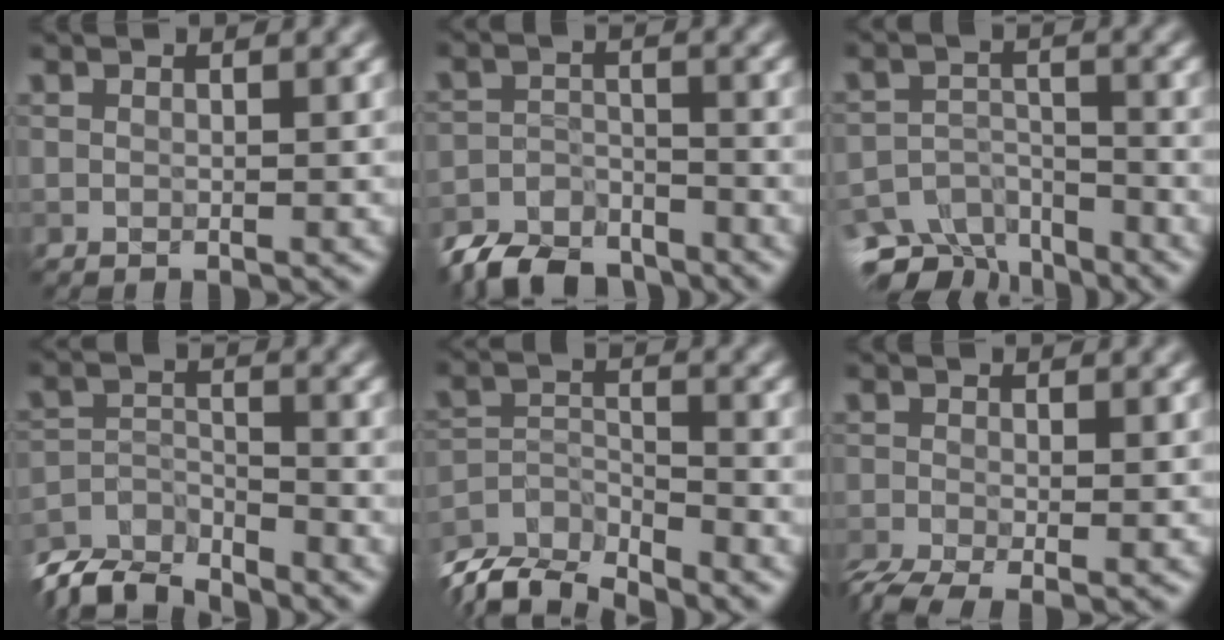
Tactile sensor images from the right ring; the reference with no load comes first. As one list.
[{"total": 6.0, "force": [-5.7, 1.8, 0.8], "torque": [-0.010, -0.006, -0.100]}, {"total": 6.8, "force": [-6.1, 2.9, 0.7], "torque": [0.001, -0.009, -0.088]}, {"total": 6.5, "force": [-6.4, 1.1, 0.8], "torque": [-0.013, -0.007, -0.117]}, {"total": 7.2, "force": [-6.9, 1.5, 1.6], "torque": [-0.038, -0.008, -0.119]}, {"total": 4.0, "force": [-2.8, 1.0, 2.6], "torque": [-0.045, -0.009, -0.043]}]